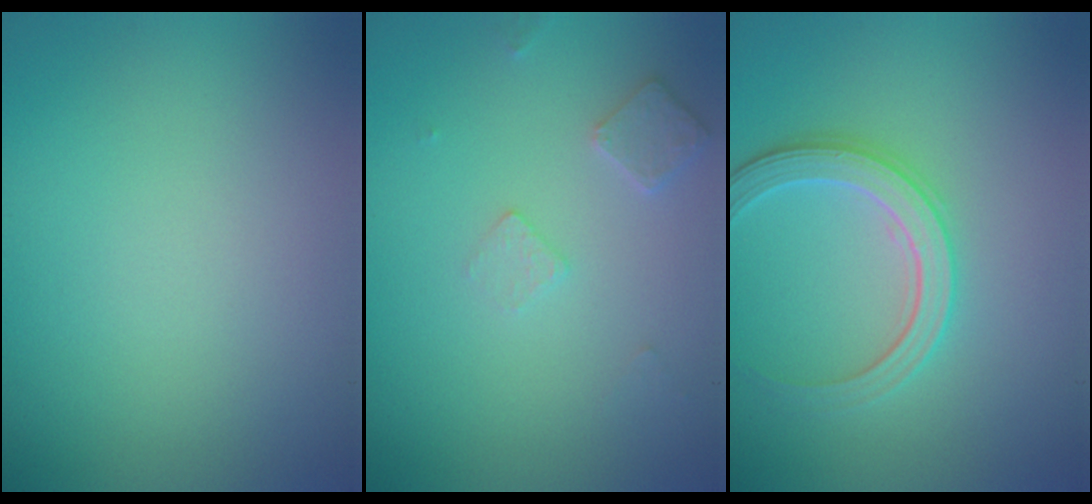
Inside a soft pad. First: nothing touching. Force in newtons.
{"total": 1.8, "press": 1.8, "slide": 0.3}
{"total": 3.4, "press": 3.2, "slide": 1.0}